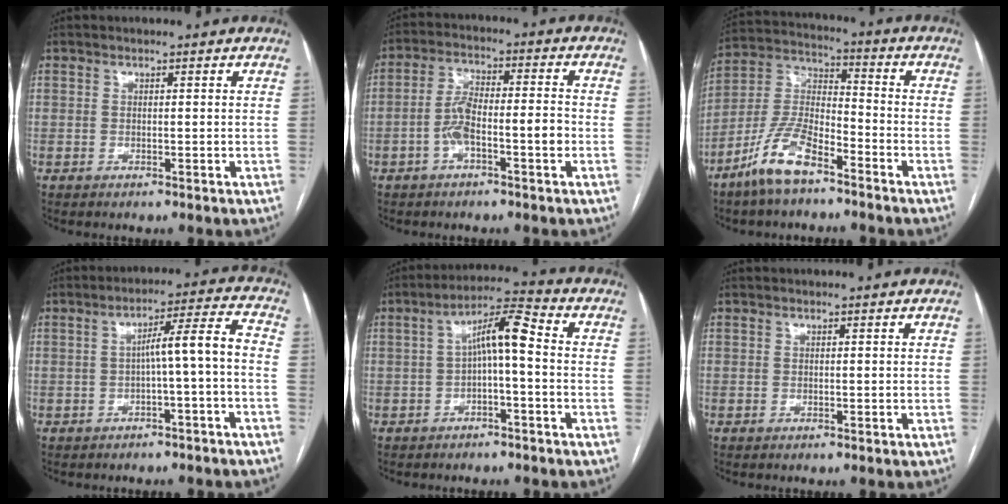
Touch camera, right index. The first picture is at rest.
{"total": 7.3, "force": [-2.4, 1.8, 6.6], "torque": [-0.127, 0.029, -0.040]}
{"total": 11.2, "force": [-7.6, 3.5, 7.5], "torque": [-0.163, 0.002, -0.149]}
{"total": 6.8, "force": [-1.6, -0.1, 6.6], "torque": [-0.096, 0.026, -0.020]}
{"total": 7.1, "force": [-0.2, 1.2, 7.0], "torque": [-0.122, 0.033, -0.005]}
{"total": 0.0}